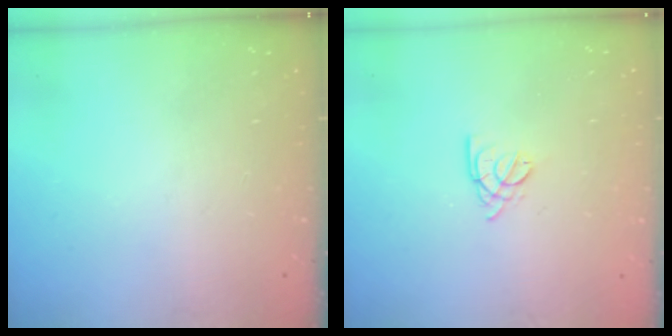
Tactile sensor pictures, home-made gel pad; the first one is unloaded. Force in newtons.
{"total": 2.6, "press": 2.6, "slide": 0.6}